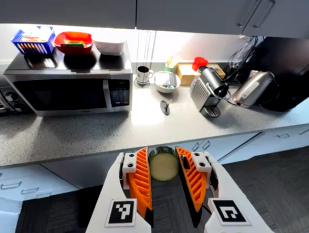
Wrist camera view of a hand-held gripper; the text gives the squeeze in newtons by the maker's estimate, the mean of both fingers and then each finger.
{"total": 10.9, "left": 10.6, "right": 11.2}